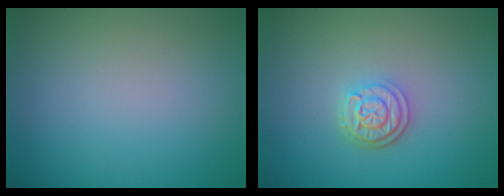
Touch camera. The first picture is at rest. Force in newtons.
{"total": 2.9, "press": 2.4, "slide": 1.7}